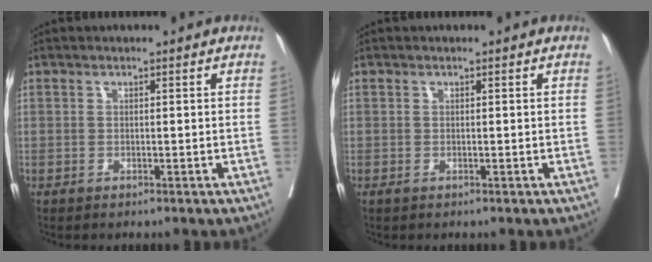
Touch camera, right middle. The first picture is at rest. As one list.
[{"total": 0.0}]